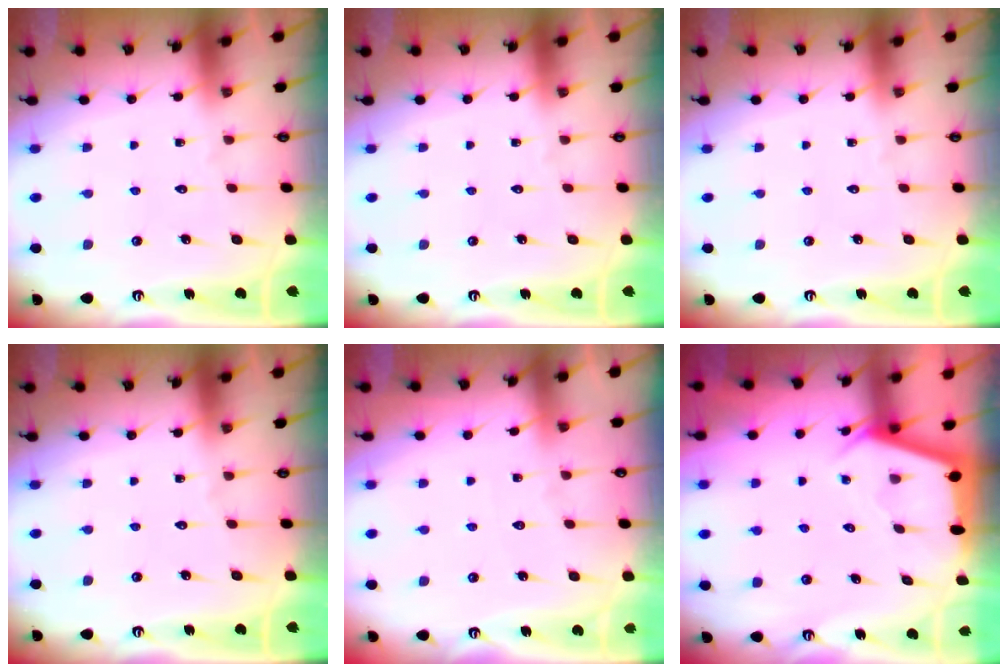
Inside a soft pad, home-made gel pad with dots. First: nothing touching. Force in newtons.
{"total": 0.0}
{"total": 0.0}
{"total": 0.0}
{"total": 2.2, "press": 2.2, "slide": 0.4}
{"total": 2.8, "press": 2.8, "slide": 0.3}